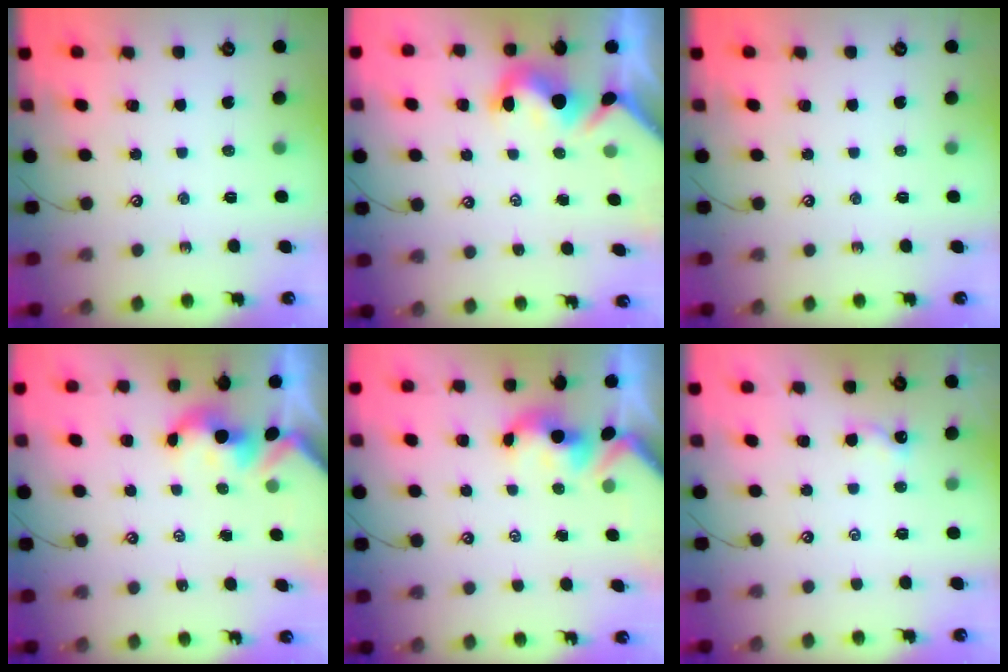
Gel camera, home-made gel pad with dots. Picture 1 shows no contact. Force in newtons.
{"total": 3.5, "press": 3.4, "slide": 0.9}
{"total": 0.0}
{"total": 1.8, "press": 1.8, "slide": 0.2}
{"total": 1.0, "press": 0.7, "slide": 0.7}
{"total": 0.9, "press": 0.9, "slide": 0.3}